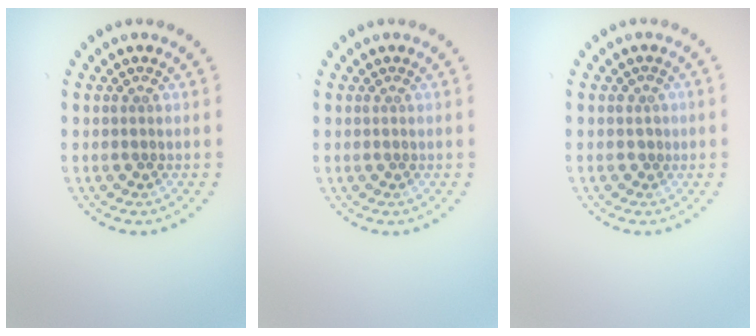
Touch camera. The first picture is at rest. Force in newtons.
{"total": 0.0}
{"total": 0.8, "press": 0.4, "slide": 0.6}